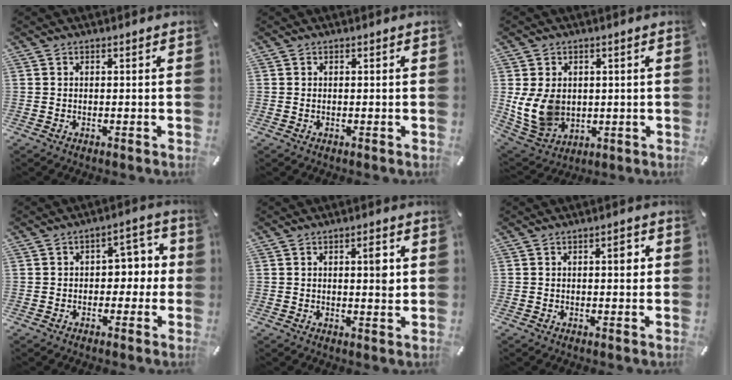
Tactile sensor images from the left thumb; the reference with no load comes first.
{"total": 0.0}
{"total": 11.1, "force": [0.6, 9.3, 6.1], "torque": [-0.146, 0.000, 0.014]}
{"total": 6.4, "force": [-0.5, 4.4, 4.6], "torque": [-0.050, 0.004, -0.021]}
{"total": 4.5, "force": [1.1, 1.7, 4.1], "torque": [-0.051, -0.007, 0.009]}
{"total": 3.1, "force": [0.6, 1.3, 2.8], "torque": [-0.031, 0.000, 0.001]}